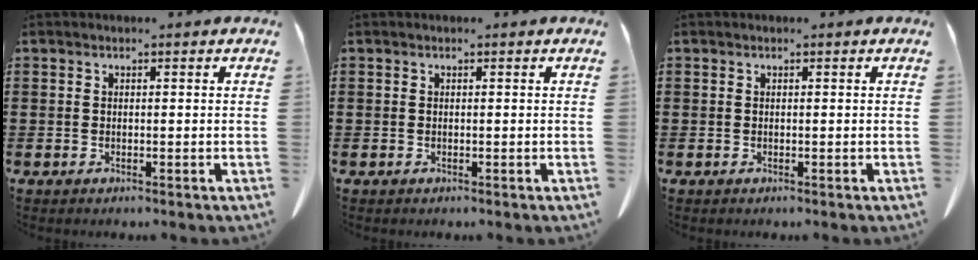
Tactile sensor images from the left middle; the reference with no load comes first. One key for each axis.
{"total": 0.0}
{"total": 0.0}